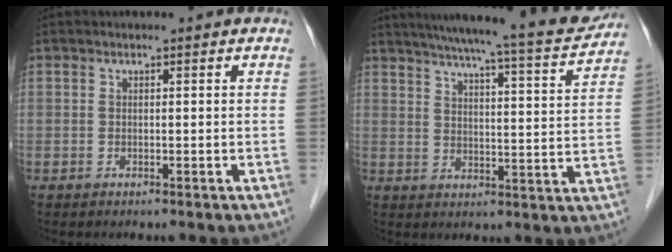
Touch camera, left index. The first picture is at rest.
{"total": 19.7, "force": [17.5, 1.3, 8.8], "torque": [-0.135, -0.021, 0.226]}